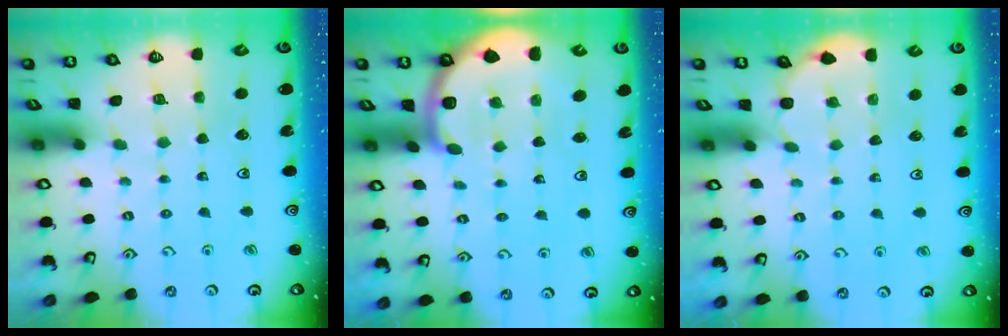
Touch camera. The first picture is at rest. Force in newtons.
{"total": 5.6, "press": 5.6, "slide": 0.8}
{"total": 2.1, "press": 2.1, "slide": 0.2}